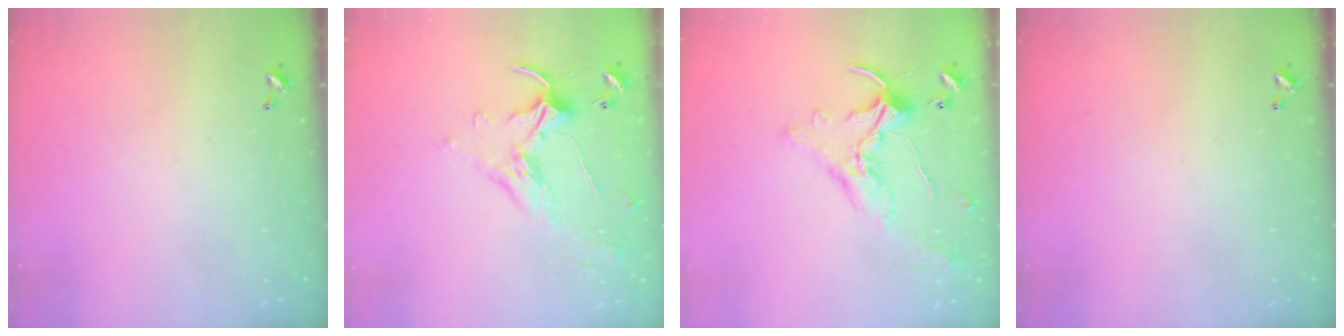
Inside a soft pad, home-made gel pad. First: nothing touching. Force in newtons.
{"total": 1.2, "press": 0.6, "slide": 1.1}
{"total": 0.9, "press": 0.1, "slide": 0.9}
{"total": 0.0}